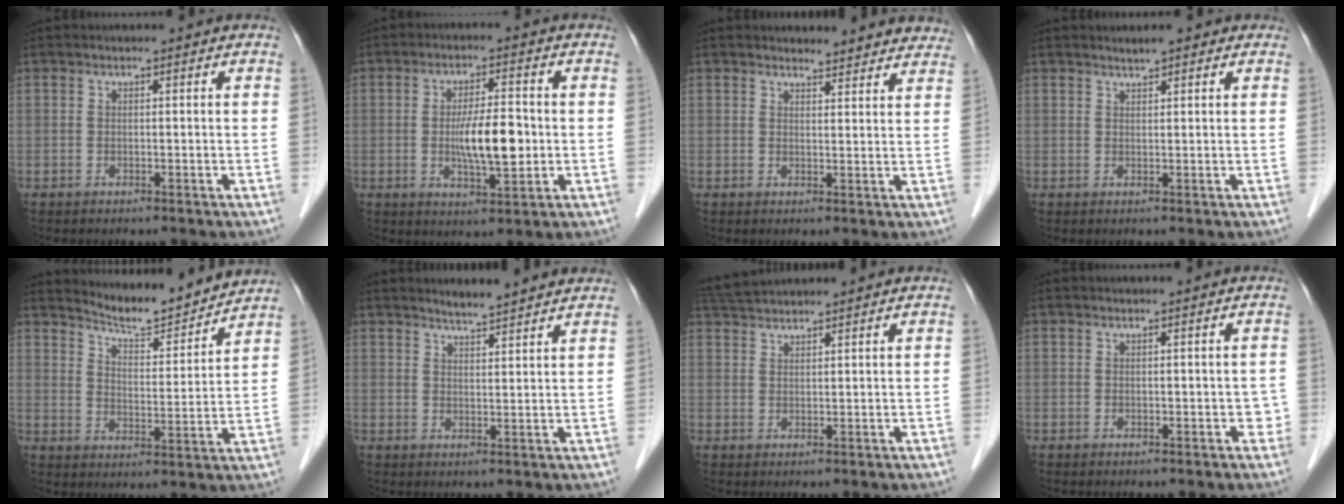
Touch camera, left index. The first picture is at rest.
{"total": 7.6, "force": [-0.6, 1.9, 7.3], "torque": [-0.136, -0.003, -0.010]}
{"total": 7.2, "force": [6.9, 1.9, 0.4], "torque": [0.020, -0.005, 0.055]}
{"total": 2.1, "force": [1.7, 0.6, 1.1], "torque": [-0.021, 0.008, 0.025]}
{"total": 8.8, "force": [8.8, 0.3, 0.9], "torque": [-0.026, -0.005, 0.135]}
{"total": 4.7, "force": [4.4, 0.0, 1.7], "torque": [-0.033, 0.007, 0.063]}
{"total": 4.4, "force": [4.3, -0.2, 1.0], "torque": [-0.023, 0.029, 0.085]}
{"total": 1.2, "force": [-0.3, 0.8, 0.8], "torque": [0.004, 0.005, -0.005]}